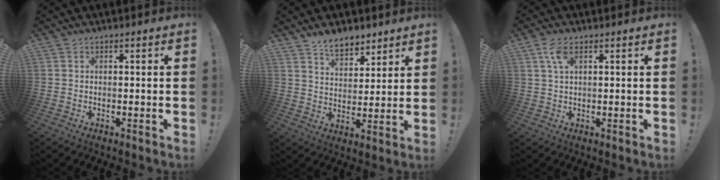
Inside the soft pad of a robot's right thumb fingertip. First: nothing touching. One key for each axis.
{"total": 8.4, "fx": 6.5, "fy": 4.2, "fz": 3.3, "tx": -0.057, "ty": -0.038, "tz": 0.124}
{"total": 4.7, "fx": 2.1, "fy": 2.0, "fz": 3.7, "tx": -0.073, "ty": 0.002, "tz": 0.037}